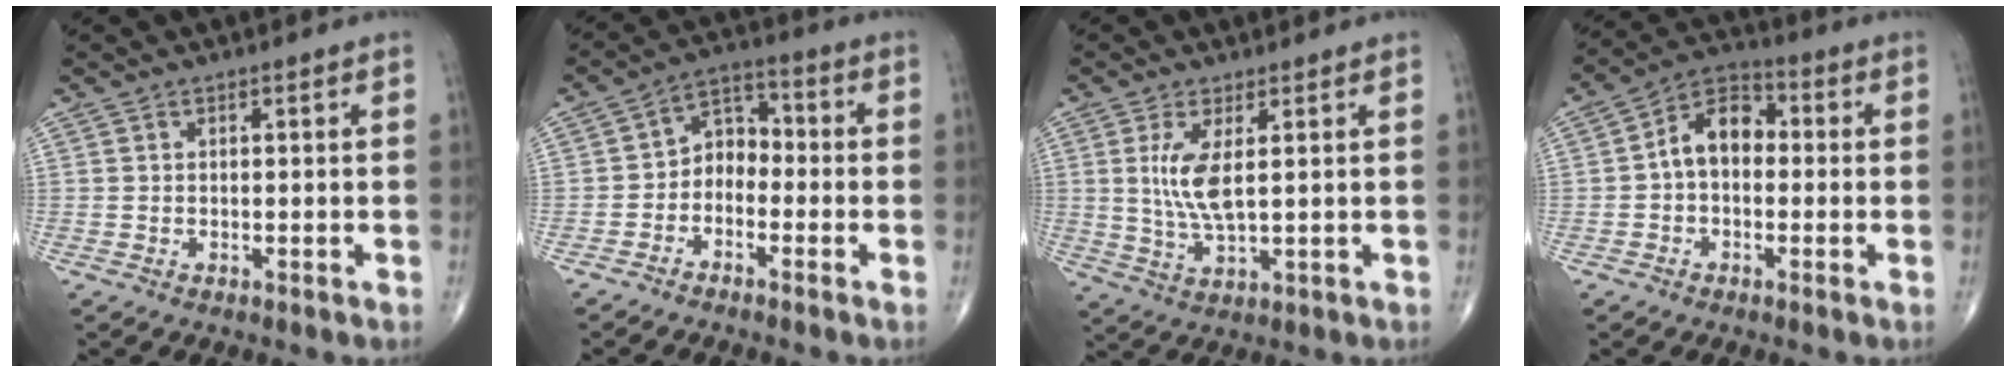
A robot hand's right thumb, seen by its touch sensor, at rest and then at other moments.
{"total": 6.3, "force": [-1.9, 4.7, 3.7], "torque": [-0.036, 0.037, -0.052]}
{"total": 6.9, "force": [1.5, 2.1, 6.4], "torque": [-0.141, -0.018, 0.038]}
{"total": 8.8, "force": [-0.2, 6.0, 6.4], "torque": [-0.087, 0.032, -0.018]}